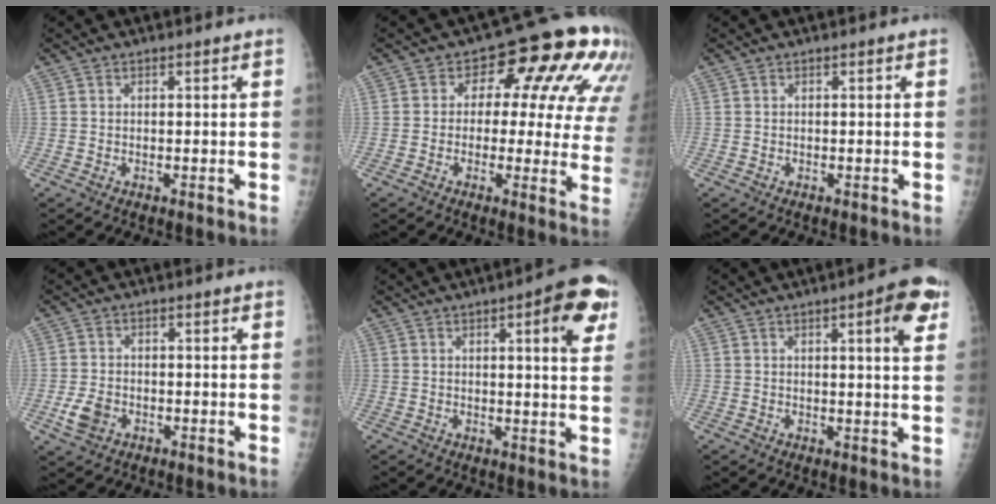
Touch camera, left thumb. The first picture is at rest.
{"total": 16.8, "force": [5.1, 9.4, 13.0], "torque": [-0.102, 0.010, 0.046]}
{"total": 0.0}
{"total": 4.3, "force": [-1.7, 3.1, 2.4], "torque": [-0.045, 0.005, -0.027]}
{"total": 10.2, "force": [4.2, 2.5, 8.9], "torque": [-0.092, -0.008, 0.043]}
{"total": 7.8, "force": [3.2, 1.5, 6.9], "torque": [-0.079, -0.006, 0.035]}